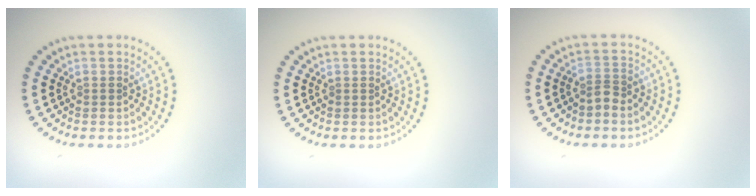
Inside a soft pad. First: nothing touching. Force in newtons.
{"total": 0.0}
{"total": 1.5, "press": 1.1, "slide": 1.0}